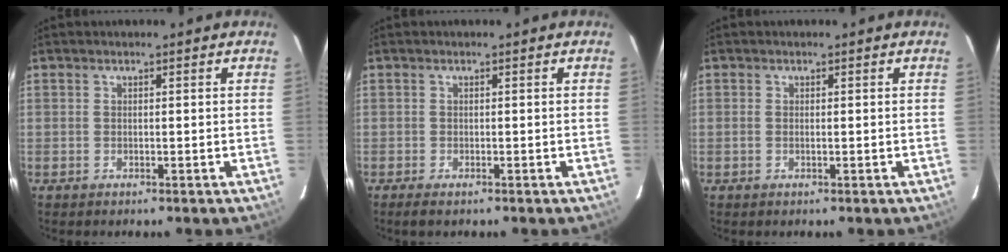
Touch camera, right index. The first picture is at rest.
{"total": 1.8, "force": [-1.3, 0.5, 1.1], "torque": [-0.023, -0.007, -0.023]}
{"total": 0.6, "force": [0.0, 0.2, 0.5], "torque": [-0.013, 0.001, -0.002]}